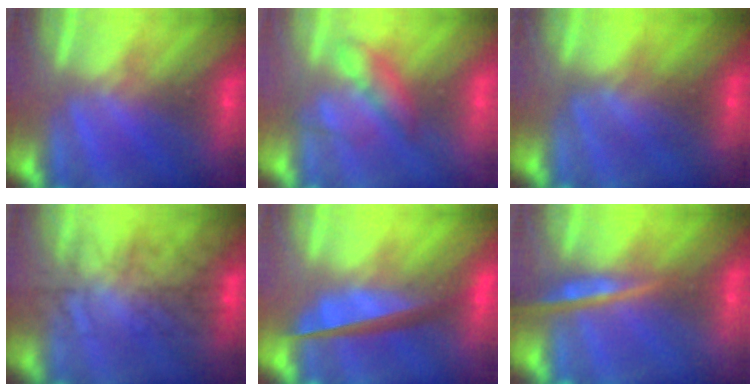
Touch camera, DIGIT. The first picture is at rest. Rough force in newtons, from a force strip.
{"total": 2.3}
{"total": 2.6}
{"total": 7.9}
{"total": 7.3}
{"total": 7.7}